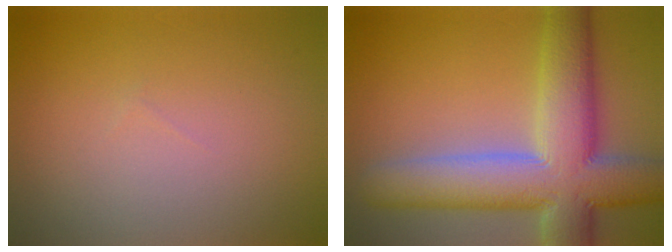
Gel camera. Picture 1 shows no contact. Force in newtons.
{"total": 12.0, "press": 12.0, "slide": 1.0}